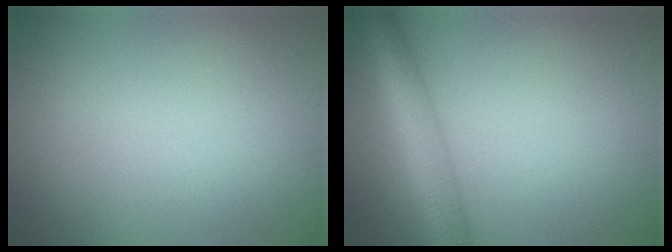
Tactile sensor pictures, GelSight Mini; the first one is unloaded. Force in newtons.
{"total": 6.1, "press": 6.1, "slide": 0.2}